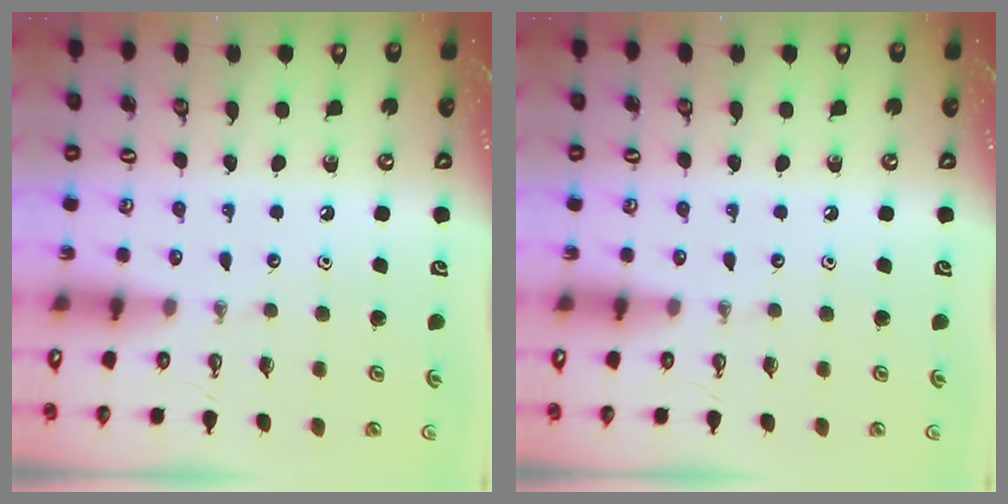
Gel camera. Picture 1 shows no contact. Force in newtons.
{"total": 0.0}